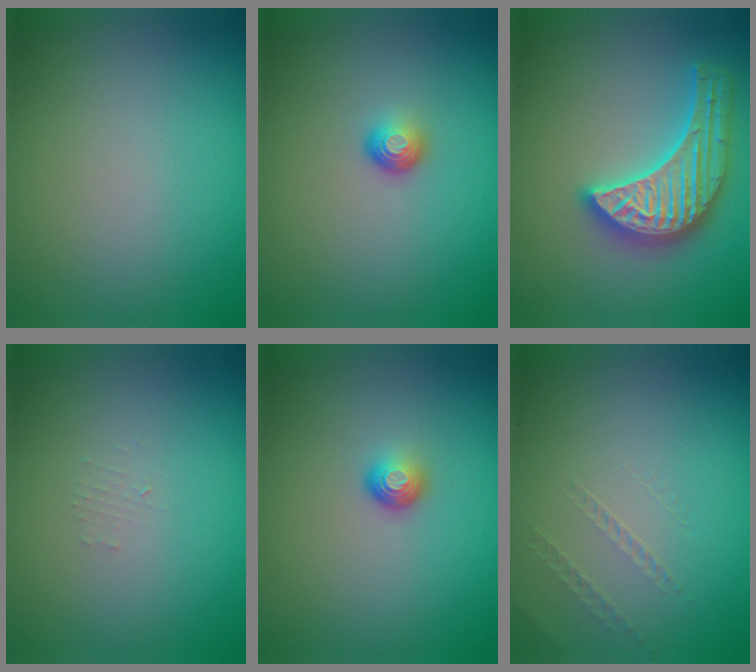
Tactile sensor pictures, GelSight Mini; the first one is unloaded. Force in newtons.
{"total": 1.6, "press": 1.0, "slide": 1.2}
{"total": 5.6, "press": 5.6, "slide": 0.7}
{"total": 0.7, "press": 0.7, "slide": 0.1}
{"total": 1.6, "press": 1.0, "slide": 1.2}
{"total": 0.9, "press": 0.1, "slide": 0.9}